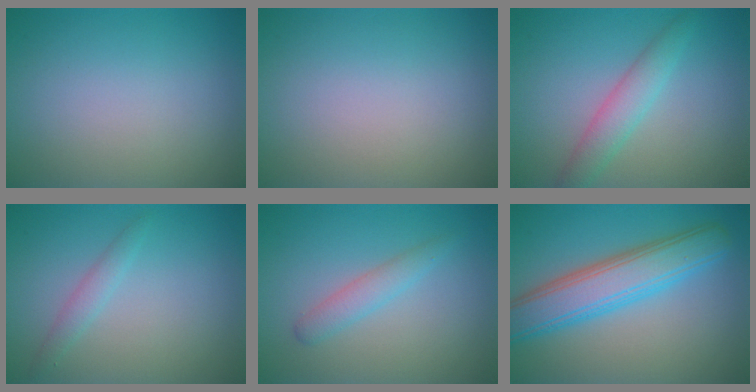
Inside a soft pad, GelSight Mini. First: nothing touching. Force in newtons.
{"total": 0.0}
{"total": 2.9, "press": 2.9, "slide": 0.1}
{"total": 1.4, "press": 1.4, "slide": 0.0}
{"total": 1.9, "press": 1.9, "slide": 0.1}
{"total": 6.5, "press": 6.5, "slide": 0.2}